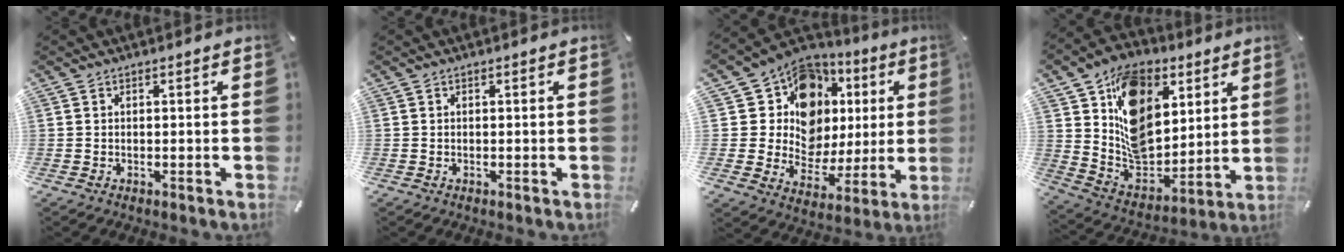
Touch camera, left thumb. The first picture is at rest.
{"total": 0.0}
{"total": 13.9, "force": [5.0, 11.9, 5.0], "torque": [-0.075, -0.051, 0.099]}
{"total": 17.1, "force": [5.8, 13.4, 9.0], "torque": [-0.138, -0.031, 0.114]}